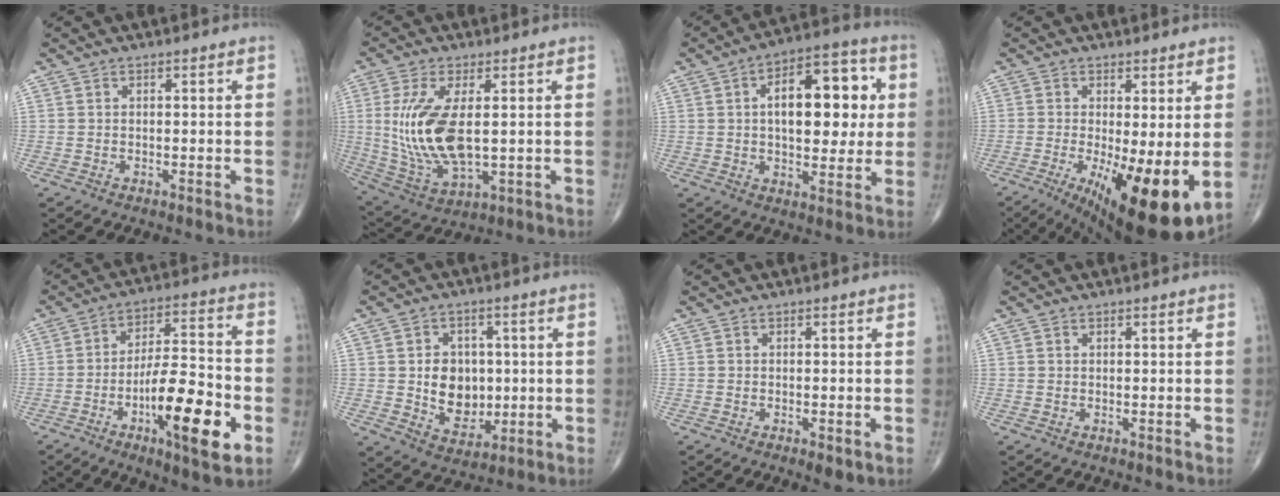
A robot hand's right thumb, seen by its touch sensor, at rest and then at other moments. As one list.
[{"total": 14.9, "force": [1.2, 6.6, 13.3], "torque": [-0.285, -0.018, 0.039]}, {"total": 17.0, "force": [2.9, 8.8, 14.3], "torque": [-0.169, 0.014, 0.039]}, {"total": 15.3, "force": [-3.0, 4.6, 14.3], "torque": [-0.205, -0.026, -0.028]}, {"total": 18.2, "force": [-6.2, 5.0, 16.4], "torque": [-0.257, 0.026, -0.096]}, {"total": 10.2, "force": [0.1, 8.0, 6.2], "torque": [-0.053, -0.002, 0.015]}, {"total": 2.5, "force": [-0.9, 0.9, 2.2], "torque": [-0.029, -0.001, -0.008]}, {"total": 0.0}]